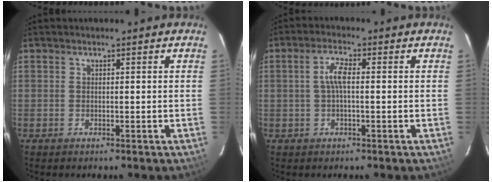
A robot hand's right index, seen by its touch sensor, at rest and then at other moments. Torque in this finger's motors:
{"motor_torque": [0.72, -0.03, 0.31, 0.11]}